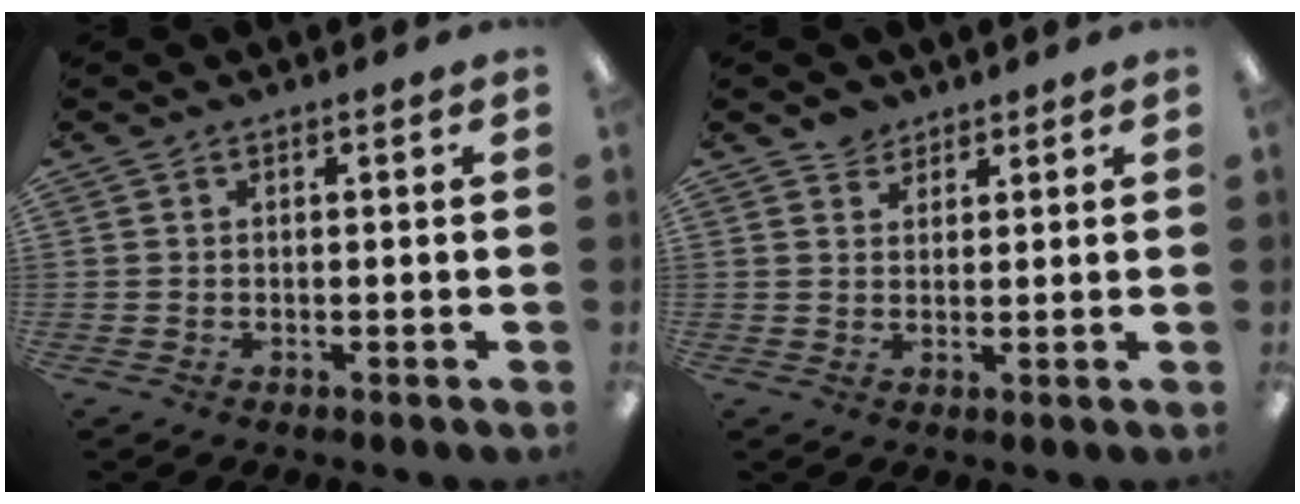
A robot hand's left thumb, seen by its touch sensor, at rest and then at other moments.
{"total": 3.1, "force": [2.5, 1.9, 0.2], "torque": [0.000, -0.005, 0.048]}